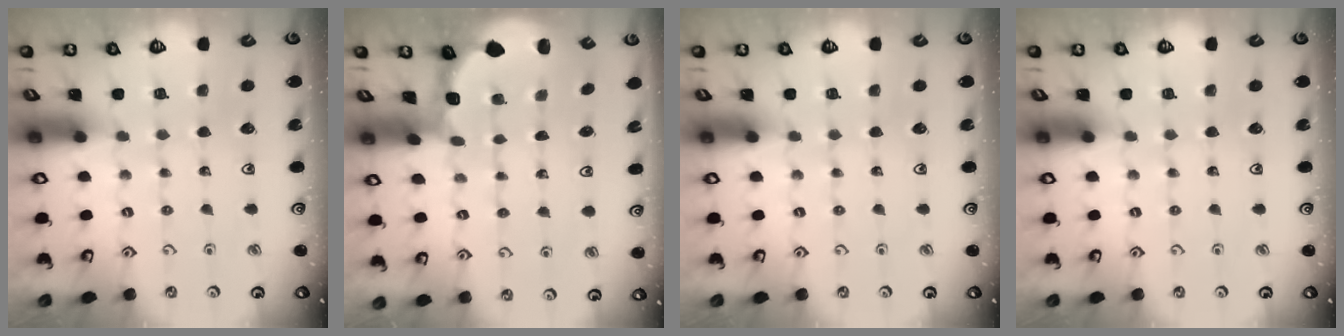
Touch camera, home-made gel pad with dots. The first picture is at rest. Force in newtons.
{"total": 1.8, "press": 1.6, "slide": 0.7}
{"total": 0.0}
{"total": 0.0}